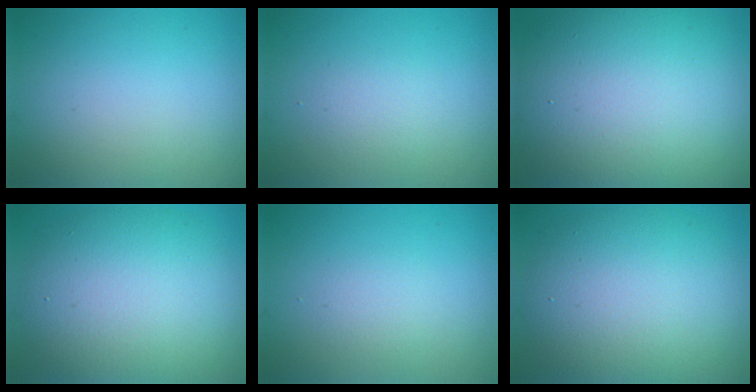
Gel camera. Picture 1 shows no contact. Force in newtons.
{"total": 1.5, "press": 1.4, "slide": 0.1}
{"total": 15.9, "press": 15.8, "slide": 1.3}
{"total": 9.6, "press": 9.6, "slide": 0.5}
{"total": 1.2, "press": 1.2, "slide": 0.1}
{"total": 9.9, "press": 9.9, "slide": 0.5}